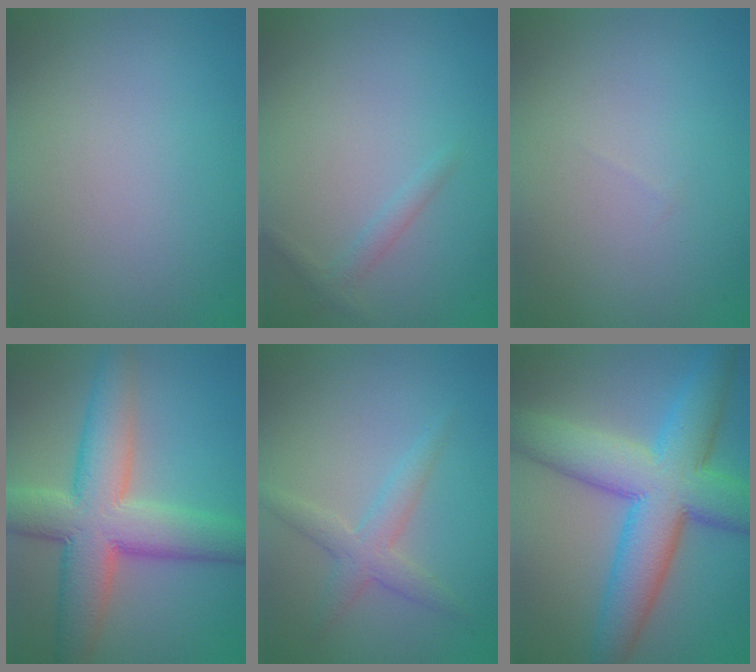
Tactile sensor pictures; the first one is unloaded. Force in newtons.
{"total": 1.1, "press": 1.1, "slide": 0.0}
{"total": 0.0}
{"total": 9.6, "press": 9.6, "slide": 0.4}
{"total": 2.7, "press": 2.7, "slide": 0.1}
{"total": 11.1, "press": 11.1, "slide": 0.4}